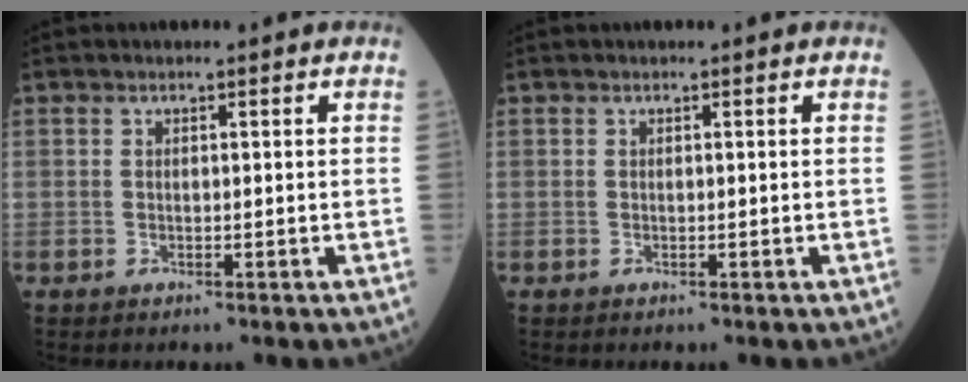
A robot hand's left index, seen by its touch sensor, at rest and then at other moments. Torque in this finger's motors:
{"motor_torque": [0.00, 0.00, 0.00, 0.00]}